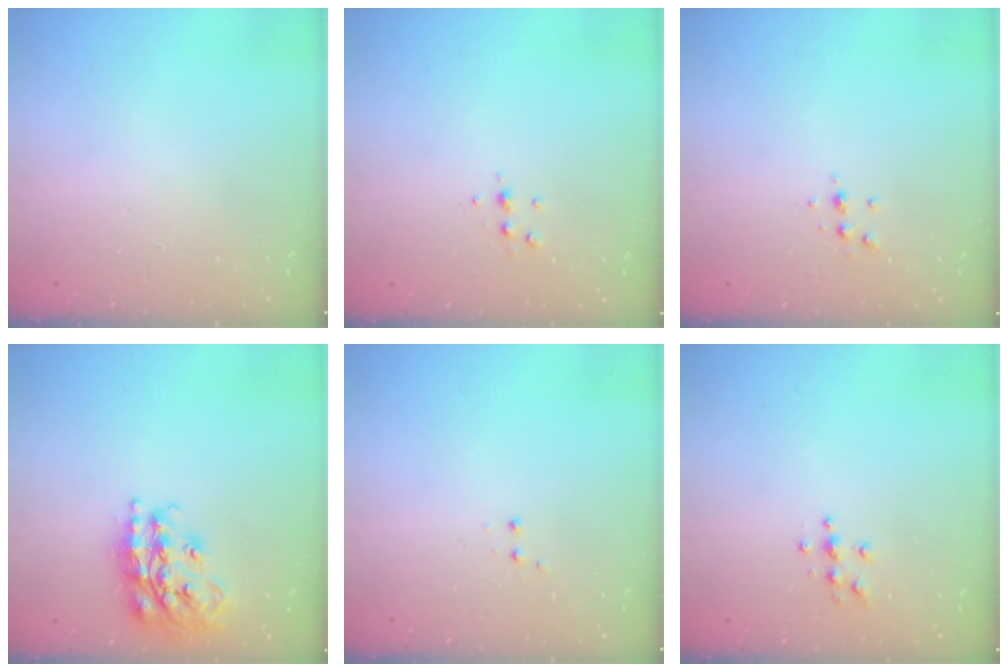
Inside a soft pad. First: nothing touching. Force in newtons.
{"total": 4.7, "press": 4.6, "slide": 1.0}
{"total": 6.1, "press": 6.1, "slide": 0.7}
{"total": 18.0, "press": 17.9, "slide": 1.6}
{"total": 2.8, "press": 2.8, "slide": 0.6}
{"total": 3.8, "press": 3.8, "slide": 0.5}